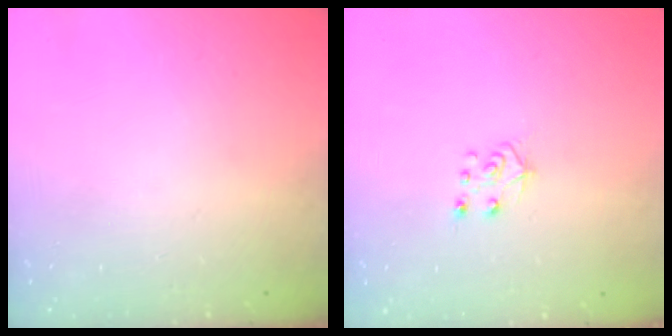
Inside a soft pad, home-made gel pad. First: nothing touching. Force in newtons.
{"total": 6.9, "press": 6.9, "slide": 0.6}